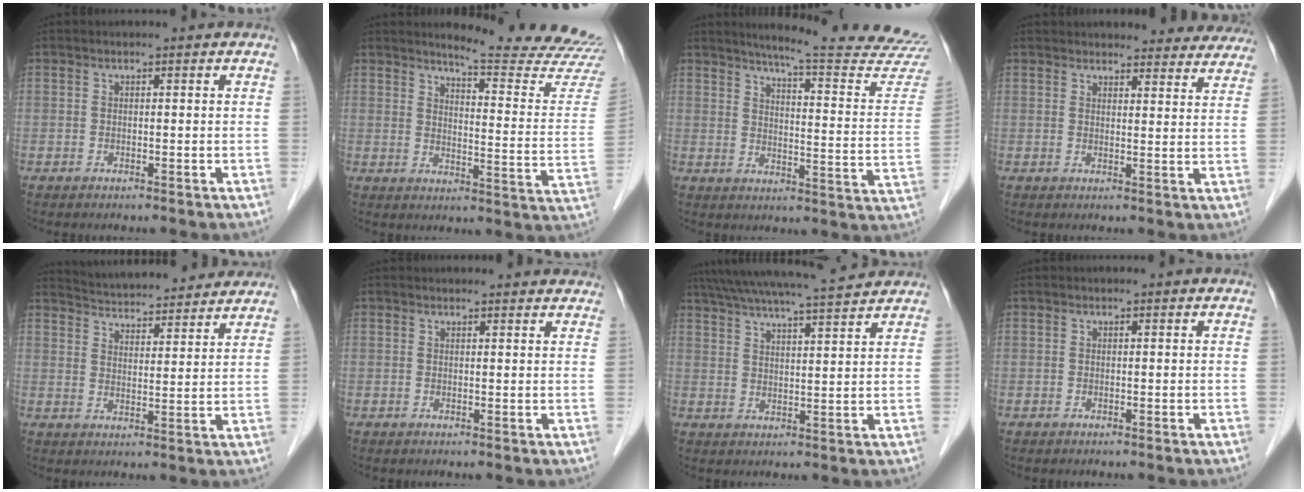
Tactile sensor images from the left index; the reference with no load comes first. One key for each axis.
{"total": 17.6, "fx": 16.9, "fy": -0.5, "fz": 4.8, "tx": -0.064, "ty": -0.126, "tz": 0.189}
{"total": 22.1, "fx": 20.7, "fy": -0.4, "fz": 7.6, "tx": -0.101, "ty": -0.112, "tz": 0.241}
{"total": 16.7, "fx": 15.8, "fy": 4.2, "fz": 3.5, "tx": -0.014, "ty": -0.003, "tz": 0.171}
{"total": 16.1, "fx": 15.2, "fy": 2.3, "fz": 4.8, "tx": -0.074, "ty": 0.023, "tz": 0.213}
{"total": 5.1, "fx": 4.9, "fy": 0.8, "fz": 1.0, "tx": -0.009, "ty": 0.008, "tz": 0.044}
{"total": 16.6, "fx": 15.2, "fy": 0.2, "fz": 6.6, "tx": -0.124, "ty": 0.023, "tz": 0.222}
{"total": 0.0}